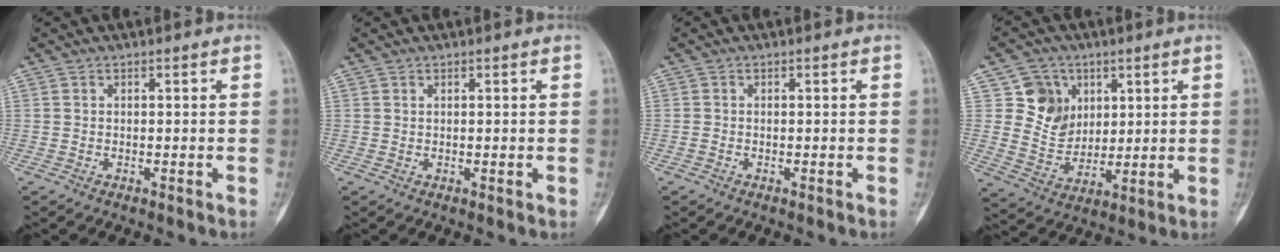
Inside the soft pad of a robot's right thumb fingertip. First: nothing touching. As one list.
[{"total": 0.0}, {"total": 0.0}, {"total": 9.8, "force": [4.1, 8.5, 2.6], "torque": [-0.008, -0.019, 0.082]}]